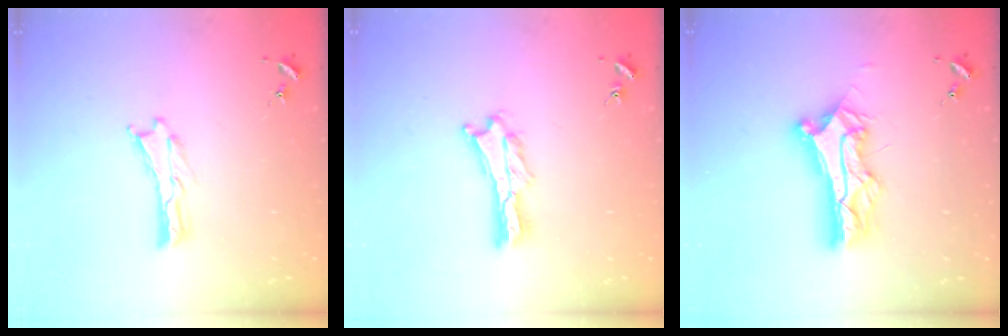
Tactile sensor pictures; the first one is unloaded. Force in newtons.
{"total": 1.8, "press": 1.8, "slide": 0.2}
{"total": 11.0, "press": 11.0, "slide": 0.9}